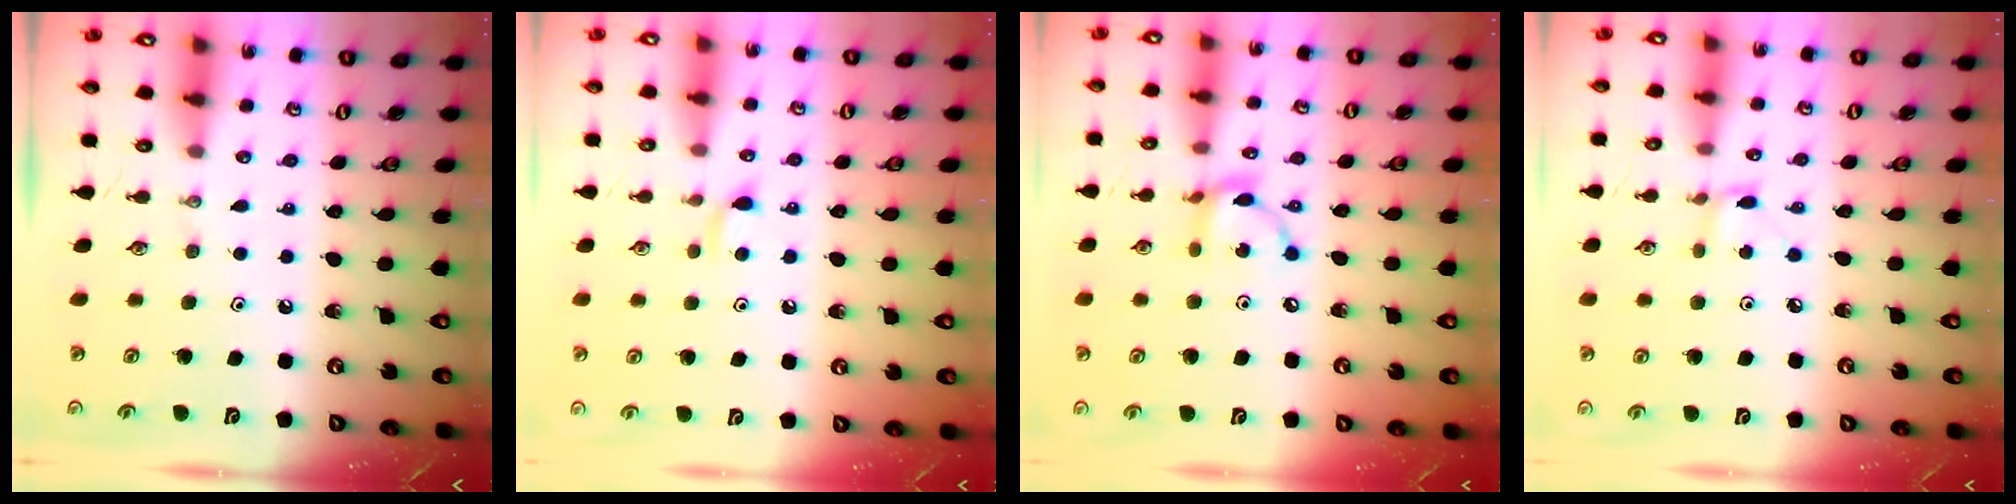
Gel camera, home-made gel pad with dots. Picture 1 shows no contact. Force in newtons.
{"total": 4.9, "press": 4.8, "slide": 0.8}
{"total": 7.8, "press": 7.8, "slide": 0.1}
{"total": 2.8, "press": 2.8, "slide": 0.3}